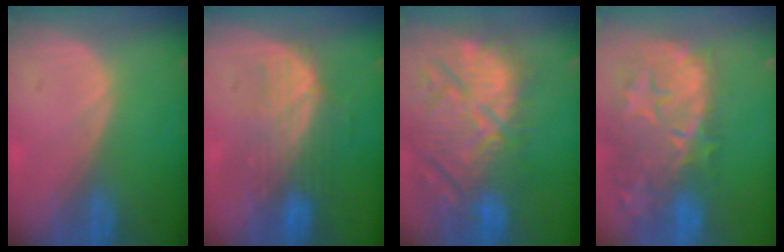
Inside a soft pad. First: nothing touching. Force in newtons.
{"total": 7.3, "press": 7.3, "slide": 0.6}
{"total": 15.0, "press": 12.9, "slide": 7.5}
{"total": 14.5, "press": 11.8, "slide": 8.5}